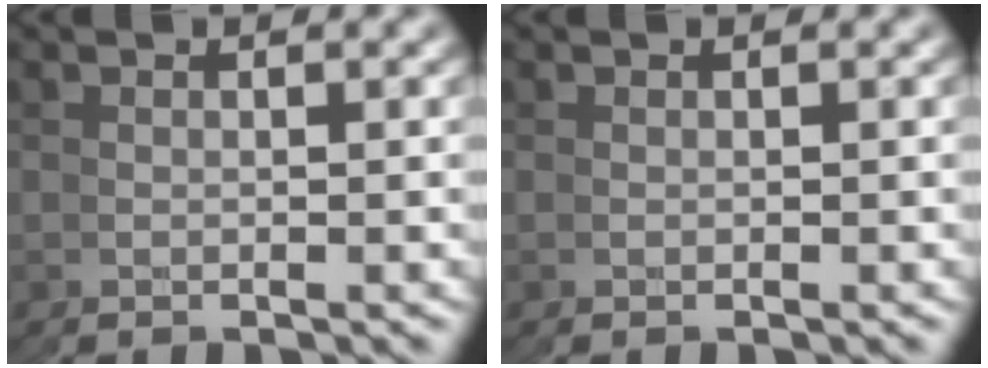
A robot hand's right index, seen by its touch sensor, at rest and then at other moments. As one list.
[{"total": 0.0}]